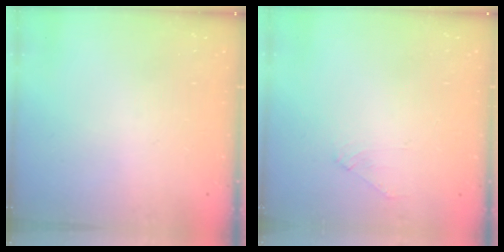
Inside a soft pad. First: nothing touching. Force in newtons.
{"total": 3.2, "press": 3.2, "slide": 0.6}